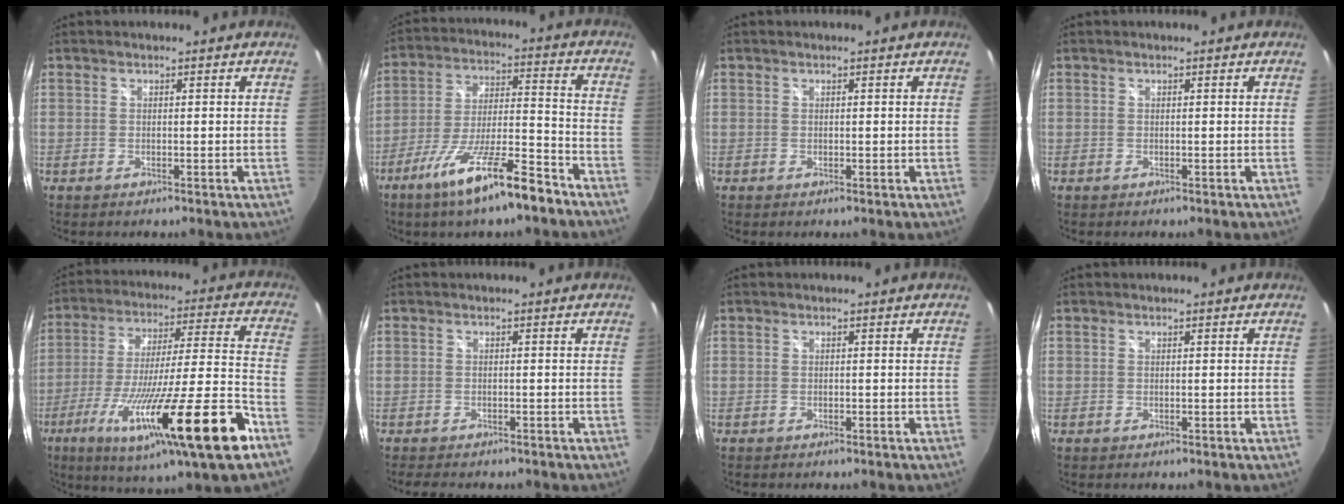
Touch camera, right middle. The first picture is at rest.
{"total": 15.5, "force": [-10.9, 2.1, 10.9], "torque": [-0.210, -0.021, -0.186]}
{"total": 0.0}
{"total": 0.0}
{"total": 26.2, "force": [-13.6, 1.6, 22.3], "torque": [-0.384, -0.078, -0.217]}
{"total": 4.1, "force": [-3.5, 1.3, 1.7], "torque": [-0.035, -0.011, -0.052]}
{"total": 0.5, "force": [-0.4, 0.3, 0.1], "torque": [-0.002, 0.001, -0.008]}
{"total": 0.0}